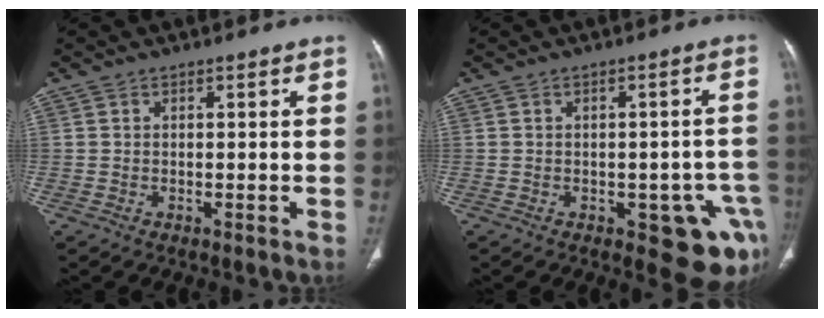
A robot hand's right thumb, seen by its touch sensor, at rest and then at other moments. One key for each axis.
{"total": 10.7, "fx": -4.2, "fy": 4.8, "fz": 8.6, "tx": -0.066, "ty": 0.016, "tz": -0.044}